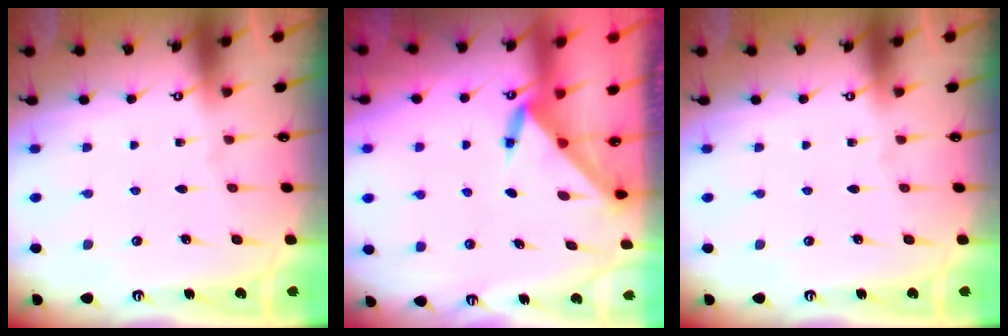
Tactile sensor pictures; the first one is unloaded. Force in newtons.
{"total": 3.6, "press": 3.6, "slide": 0.3}
{"total": 0.0}